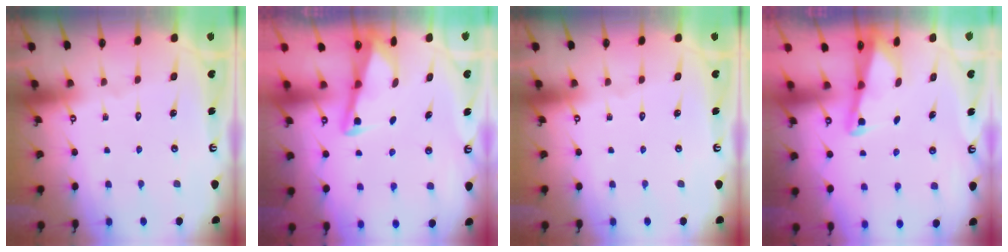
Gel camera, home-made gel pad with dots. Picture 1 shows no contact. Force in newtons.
{"total": 3.5, "press": 3.5, "slide": 0.3}
{"total": 0.0}
{"total": 2.2, "press": 2.2, "slide": 0.3}